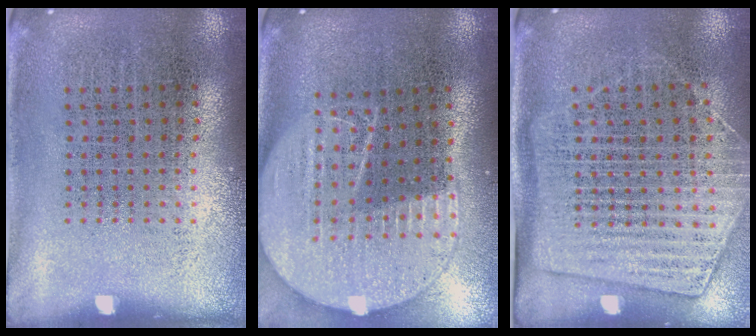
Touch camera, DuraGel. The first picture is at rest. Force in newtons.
{"total": 2.1, "press": 1.9, "slide": 1.0}
{"total": 1.8, "press": 1.5, "slide": 1.1}